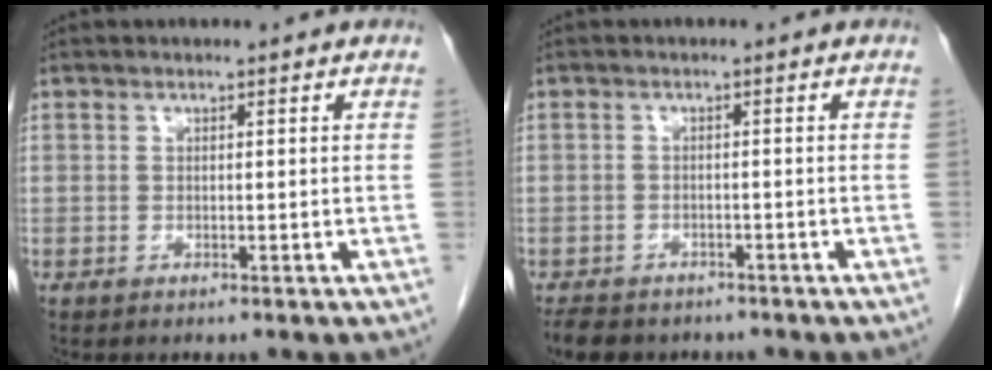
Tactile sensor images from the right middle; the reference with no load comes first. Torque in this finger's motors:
{"motor_torque": [0.30, -0.17, 0.08, 0.02]}